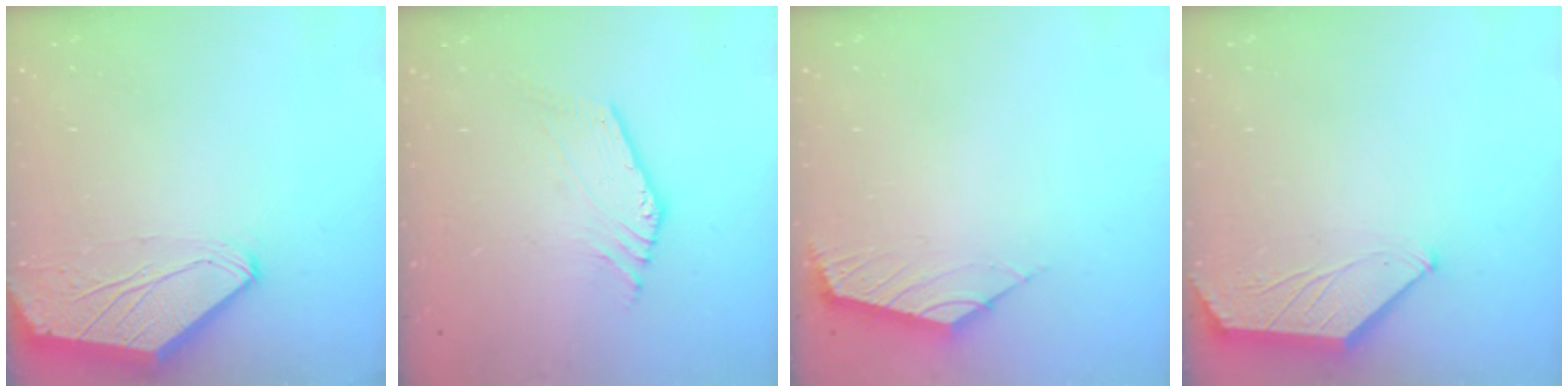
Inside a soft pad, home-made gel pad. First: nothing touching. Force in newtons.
{"total": 2.8, "press": 2.7, "slide": 0.6}
{"total": 2.4, "press": 2.4, "slide": 0.6}
{"total": 1.6, "press": 1.6, "slide": 0.2}